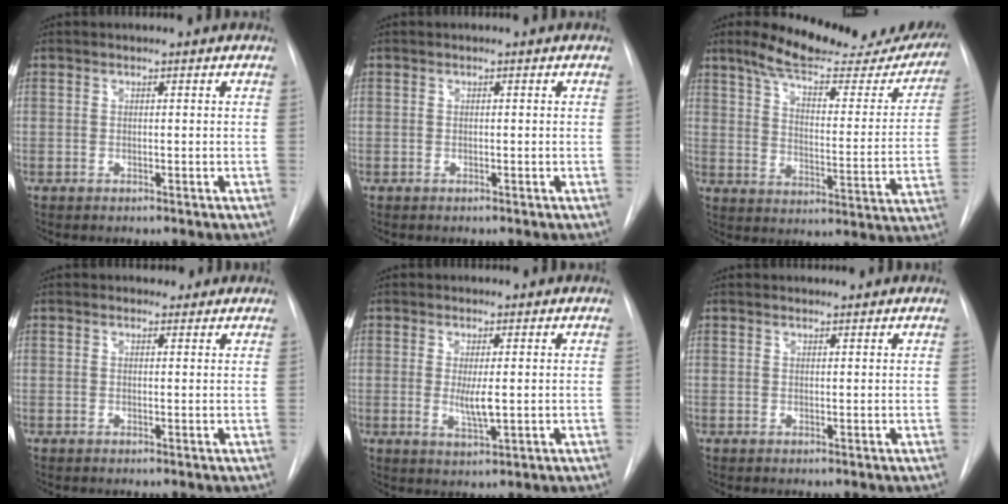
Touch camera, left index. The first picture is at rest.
{"total": 0.0}
{"total": 24.5, "force": [21.2, 5.6, 11.0], "torque": [-0.147, -0.041, 0.265]}
{"total": 1.9, "force": [1.5, 1.0, 0.2], "torque": [0.002, 0.006, 0.017]}
{"total": 3.3, "force": [0.1, 0.5, 3.3], "torque": [-0.064, -0.010, 0.007]}
{"total": 1.1, "force": [1.1, 0.1, 0.0], "torque": [-0.009, 0.006, 0.022]}